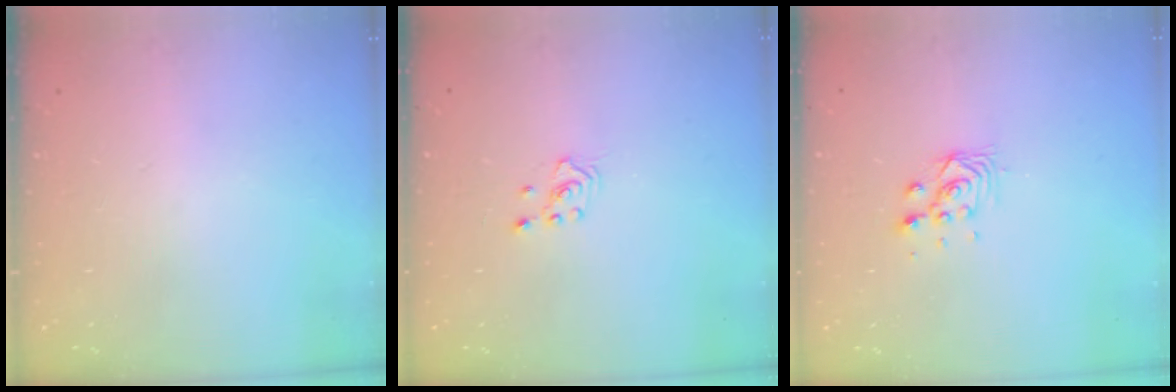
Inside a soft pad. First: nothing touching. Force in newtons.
{"total": 2.0, "press": 2.0, "slide": 0.3}
{"total": 2.9, "press": 2.8, "slide": 0.8}